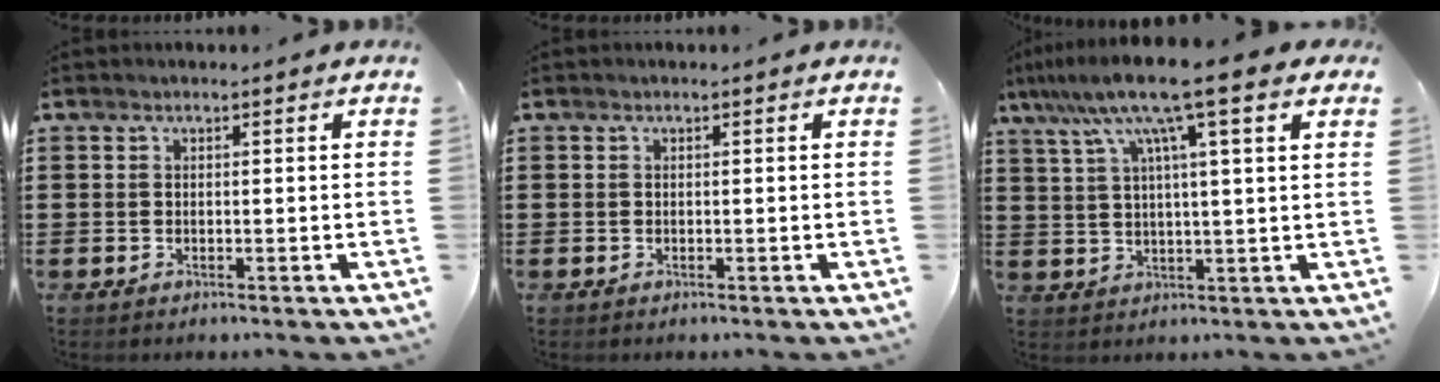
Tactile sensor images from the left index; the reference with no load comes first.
{"total": 0.0}
{"total": 11.4, "force": [7.0, 0.8, 9.0], "torque": [-0.193, -0.008, 0.117]}